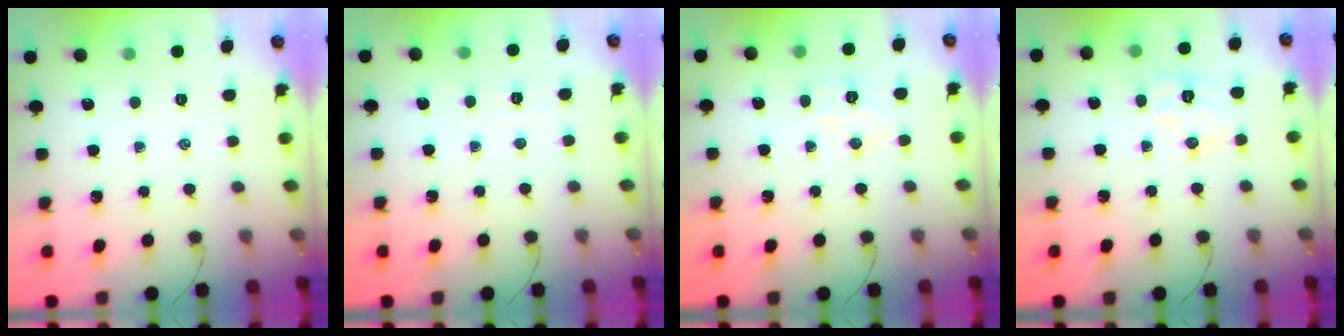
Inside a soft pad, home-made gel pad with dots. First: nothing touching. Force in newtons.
{"total": 2.4, "press": 2.3, "slide": 0.7}
{"total": 5.9, "press": 5.8, "slide": 1.2}
{"total": 6.7, "press": 6.7, "slide": 0.7}